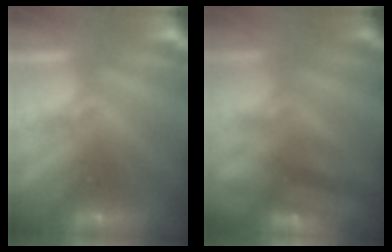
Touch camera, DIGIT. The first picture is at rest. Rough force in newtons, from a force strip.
{"total": 2.4}